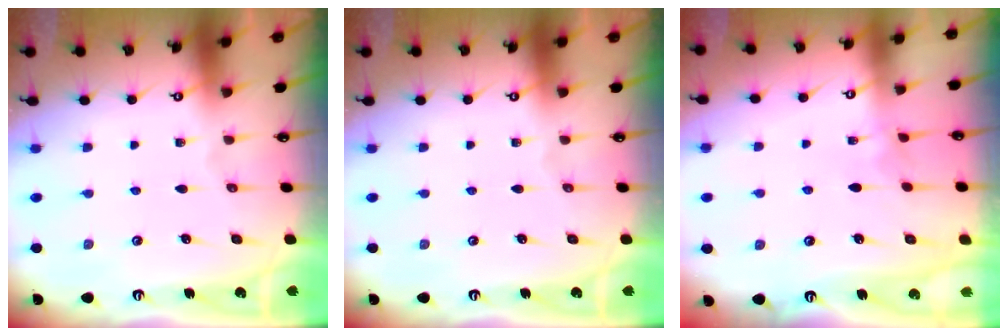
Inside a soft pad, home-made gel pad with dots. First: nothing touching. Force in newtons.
{"total": 0.0}
{"total": 2.7, "press": 2.6, "slide": 0.3}